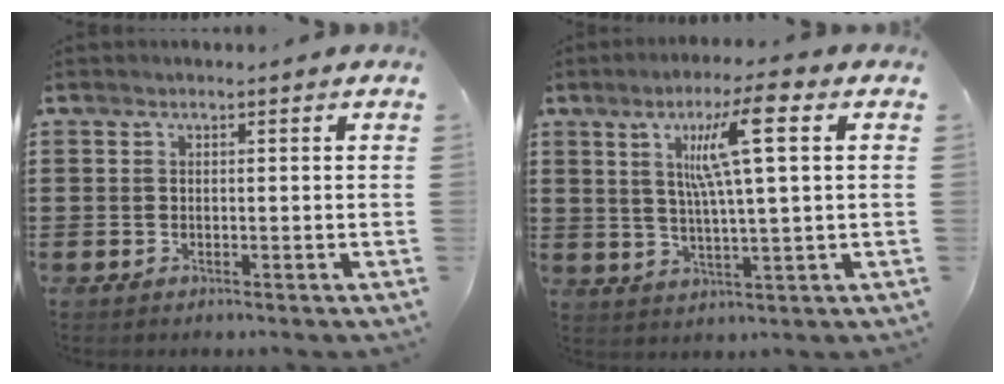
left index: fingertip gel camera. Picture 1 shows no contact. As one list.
[{"total": 9.7, "force": [3.7, 0.4, 9.0], "torque": [-0.180, 0.001, 0.052]}]